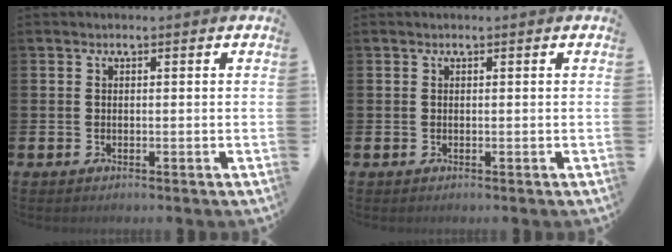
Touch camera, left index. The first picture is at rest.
{"total": 0.0}